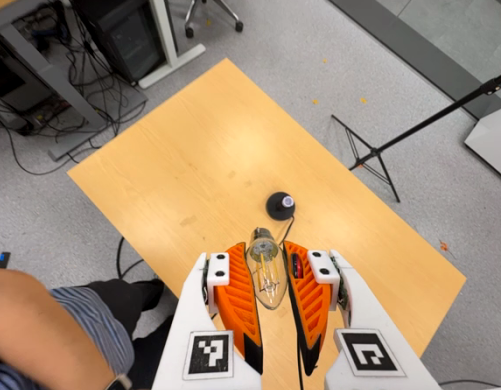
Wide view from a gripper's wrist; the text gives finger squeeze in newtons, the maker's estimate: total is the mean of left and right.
{"total": 20.6, "left": 24.0, "right": 17.3}